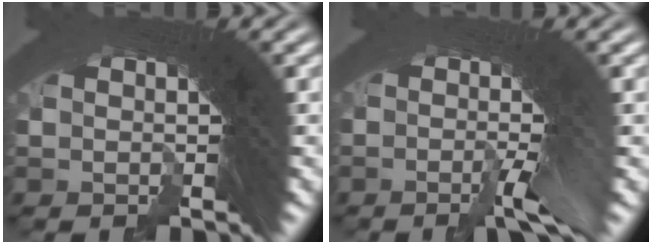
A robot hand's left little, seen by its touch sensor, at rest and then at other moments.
{"total": 3.4, "force": [-1.7, -0.4, 2.9], "torque": [-0.032, 0.010, -0.034]}